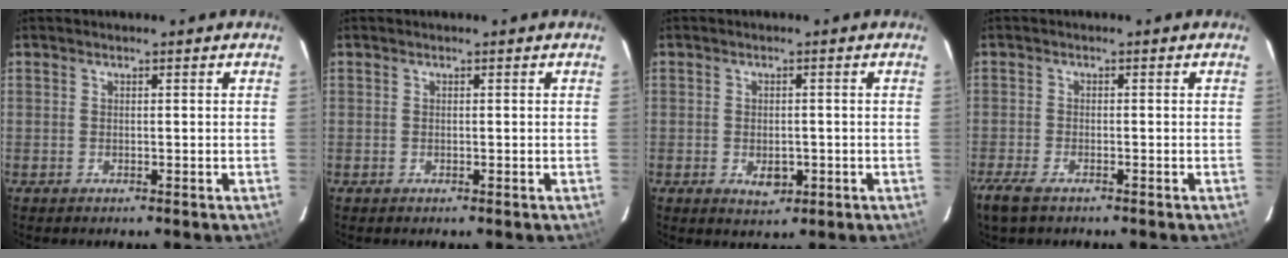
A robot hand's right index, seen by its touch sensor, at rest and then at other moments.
{"total": 0.0}
{"total": 3.9, "force": [-1.2, 2.7, 2.6], "torque": [-0.045, -0.007, -0.013]}
{"total": 5.5, "force": [-4.0, 1.8, 3.2], "torque": [-0.085, -0.018, -0.080]}